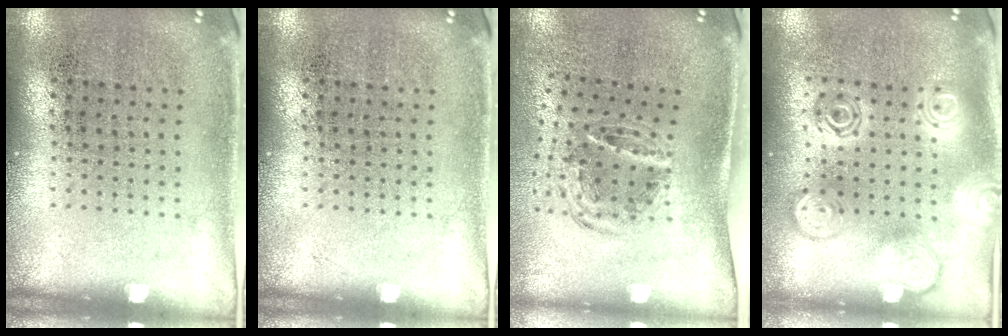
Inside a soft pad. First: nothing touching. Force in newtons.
{"total": 0.0}
{"total": 1.2, "press": 1.0, "slide": 0.5}
{"total": 2.3, "press": 2.3, "slide": 0.4}